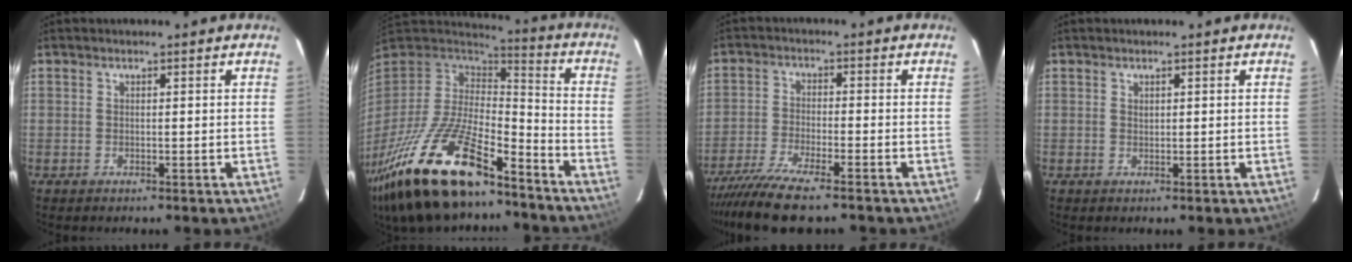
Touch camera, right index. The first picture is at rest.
{"total": 27.9, "force": [-18.8, 9.9, 18.1], "torque": [-0.364, -0.047, -0.319]}
{"total": 9.7, "force": [-7.9, 1.1, 5.5], "torque": [-0.133, -0.028, -0.148]}
{"total": 0.5, "force": [0.3, 0.4, 0.2], "torque": [-0.003, 0.001, 0.007]}